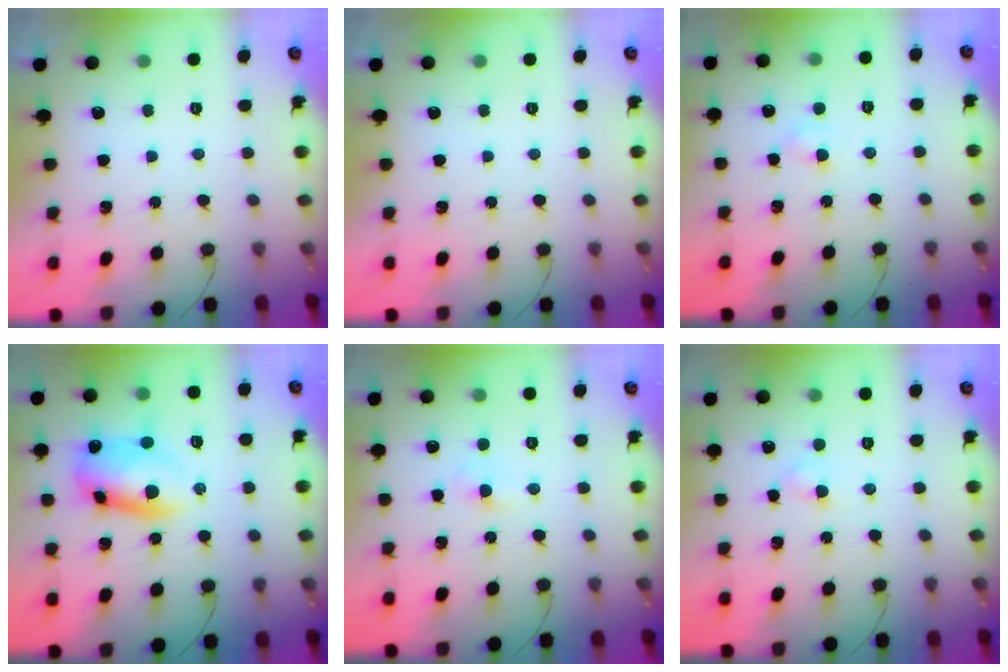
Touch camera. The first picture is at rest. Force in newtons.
{"total": 0.0}
{"total": 2.5, "press": 2.3, "slide": 1.0}
{"total": 10.6, "press": 10.5, "slide": 1.2}
{"total": 2.4, "press": 2.2, "slide": 0.9}
{"total": 1.9, "press": 1.7, "slide": 1.0}